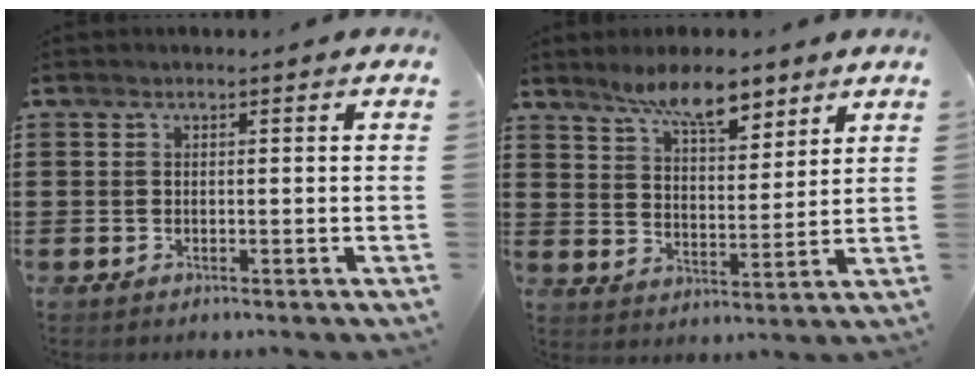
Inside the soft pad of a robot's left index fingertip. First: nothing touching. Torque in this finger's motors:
{"motor_torque": [0.48, 0.46, 0.41, 0.10]}